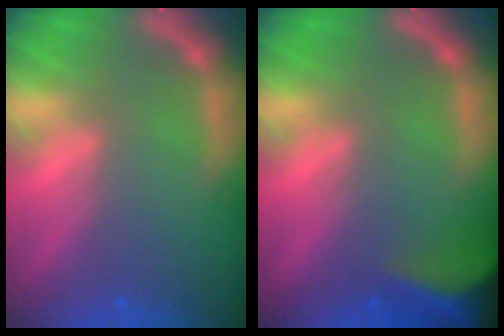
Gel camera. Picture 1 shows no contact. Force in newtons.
{"total": 10.0}